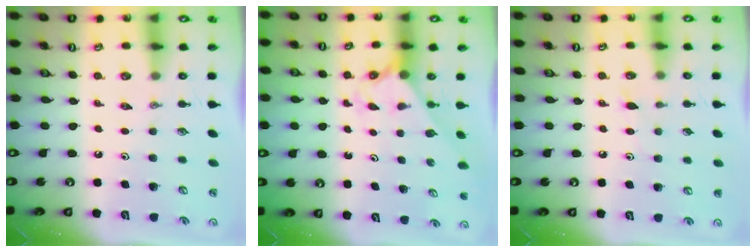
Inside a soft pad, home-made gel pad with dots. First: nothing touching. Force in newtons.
{"total": 2.1, "press": 2.1, "slide": 0.2}
{"total": 4.9, "press": 4.8, "slide": 0.6}